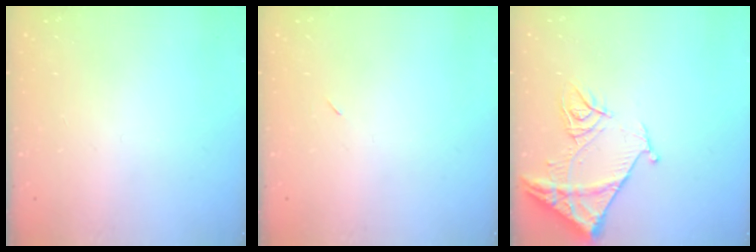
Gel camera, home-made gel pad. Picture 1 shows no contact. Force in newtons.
{"total": 2.3, "press": 2.0, "slide": 1.2}
{"total": 11.7, "press": 11.6, "slide": 1.2}